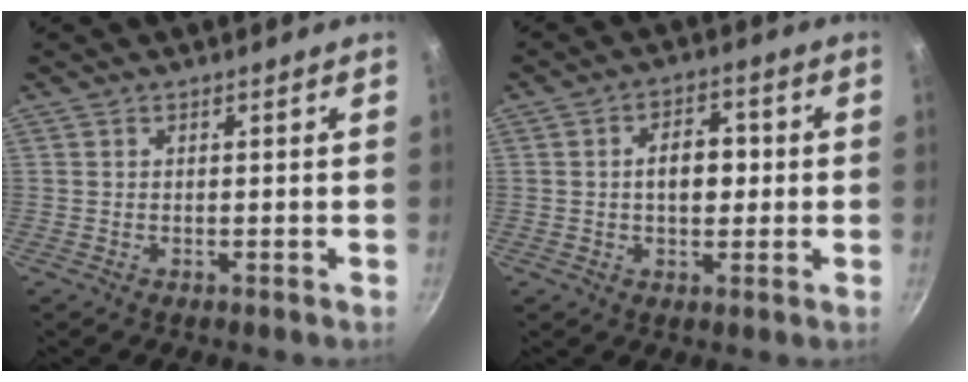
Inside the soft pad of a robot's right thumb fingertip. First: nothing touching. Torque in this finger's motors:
{"motor_torque": [-0.44, 0.88, 0.95, 0.25, 0.05]}